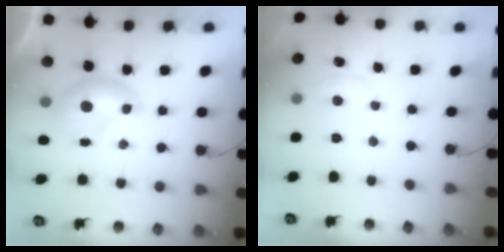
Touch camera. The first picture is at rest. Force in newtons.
{"total": 2.1, "press": 2.0, "slide": 0.6}